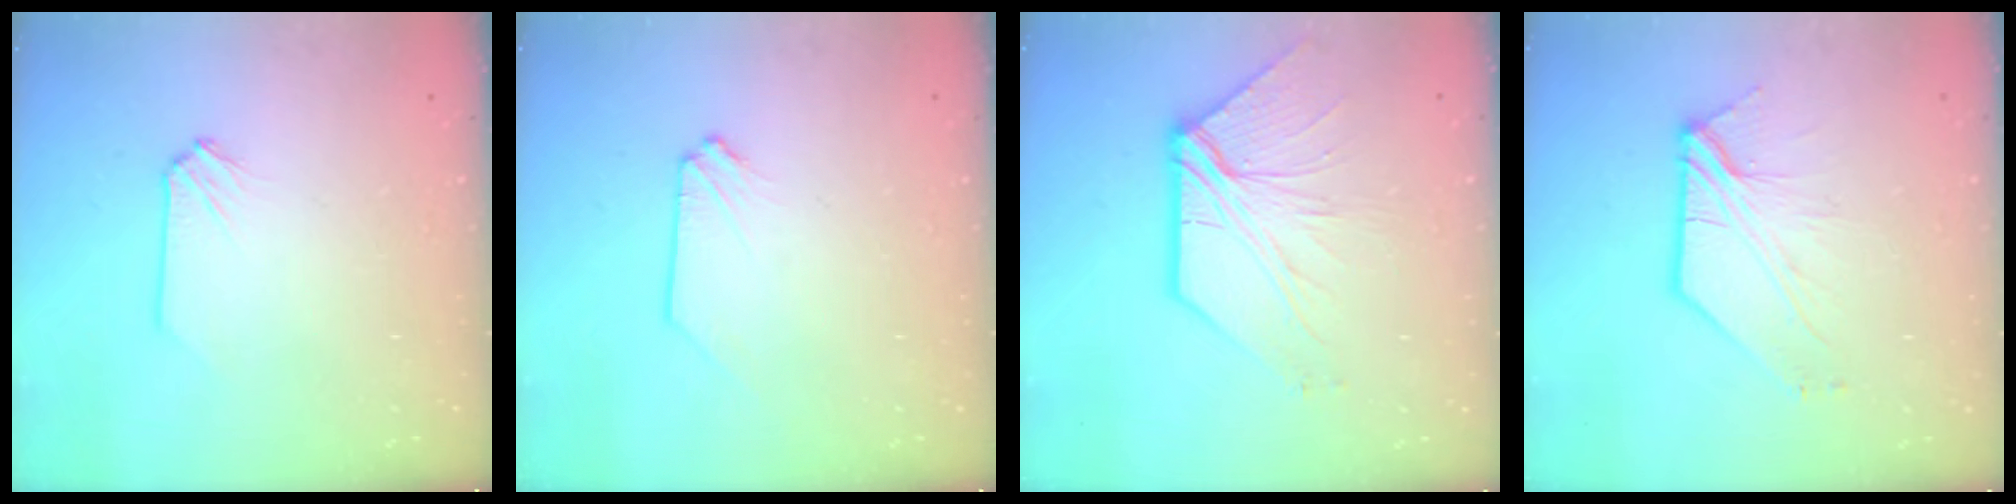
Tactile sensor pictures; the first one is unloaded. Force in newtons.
{"total": 0.0}
{"total": 9.7, "press": 9.7, "slide": 0.4}
{"total": 6.3, "press": 6.2, "slide": 0.8}